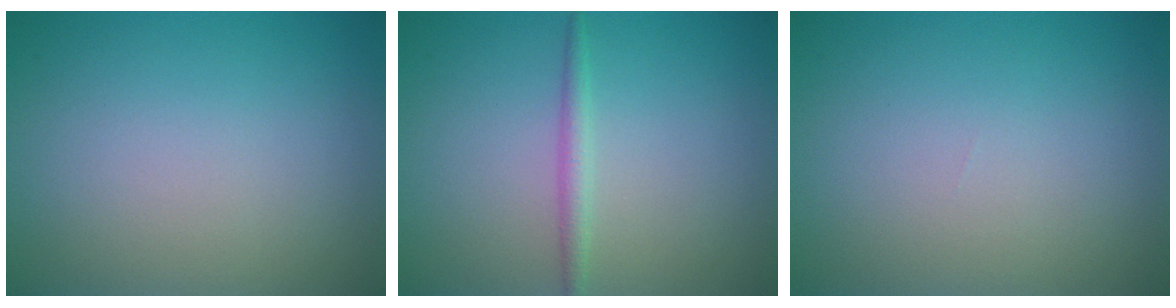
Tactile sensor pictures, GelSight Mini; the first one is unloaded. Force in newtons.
{"total": 1.5, "press": 1.5, "slide": 0.1}
{"total": 0.0}